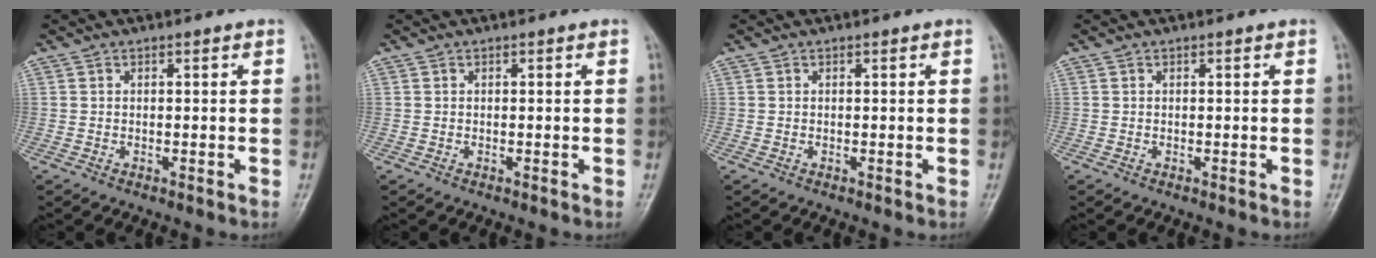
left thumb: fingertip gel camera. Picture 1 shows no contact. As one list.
[{"total": 0.0}, {"total": 0.0}, {"total": 0.0}]